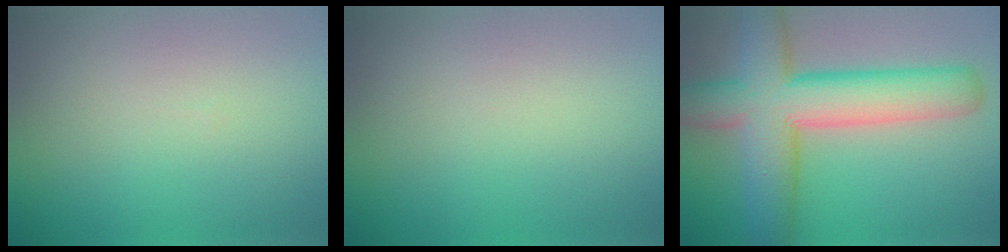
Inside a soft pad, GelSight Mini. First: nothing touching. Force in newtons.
{"total": 0.0}
{"total": 10.5, "press": 10.5, "slide": 0.5}